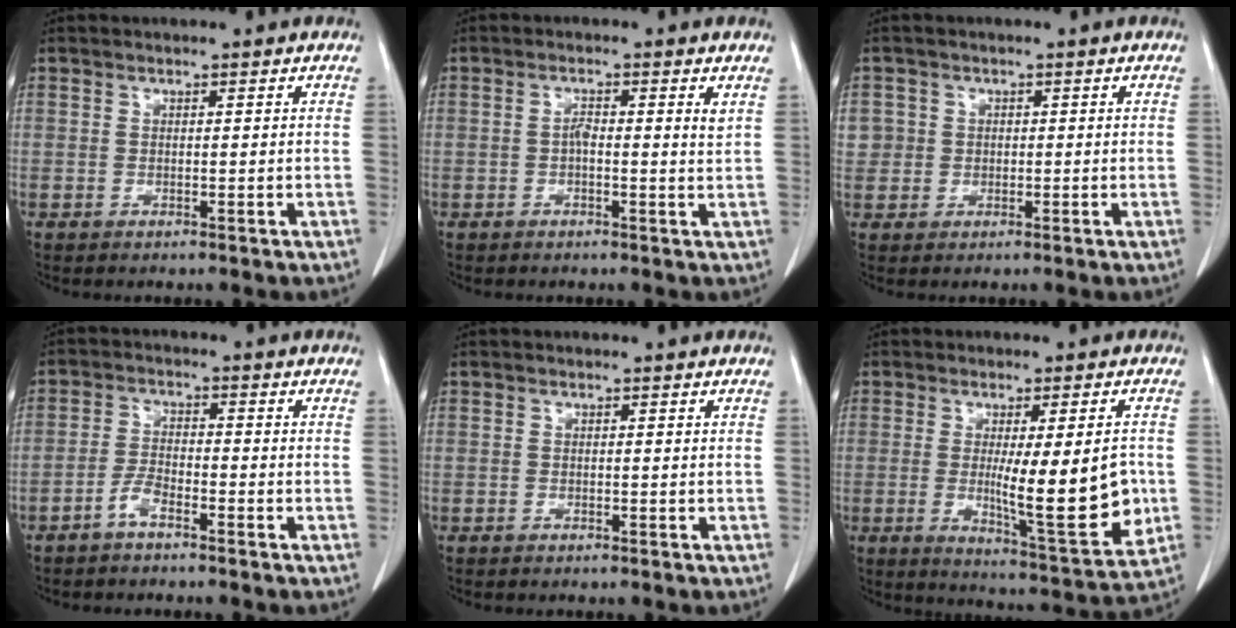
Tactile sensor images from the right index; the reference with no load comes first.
{"total": 2.9, "force": [0.6, 0.4, 2.8], "torque": [-0.048, 0.003, 0.005]}
{"total": 3.1, "force": [0.5, 3.0, 0.2], "torque": [0.012, 0.007, 0.010]}
{"total": 4.2, "force": [-3.0, 1.1, 2.7], "torque": [-0.060, 0.006, -0.063]}
{"total": 0.0}
{"total": 13.6, "force": [-0.8, 2.1, 13.4], "torque": [-0.186, -0.025, -0.001]}